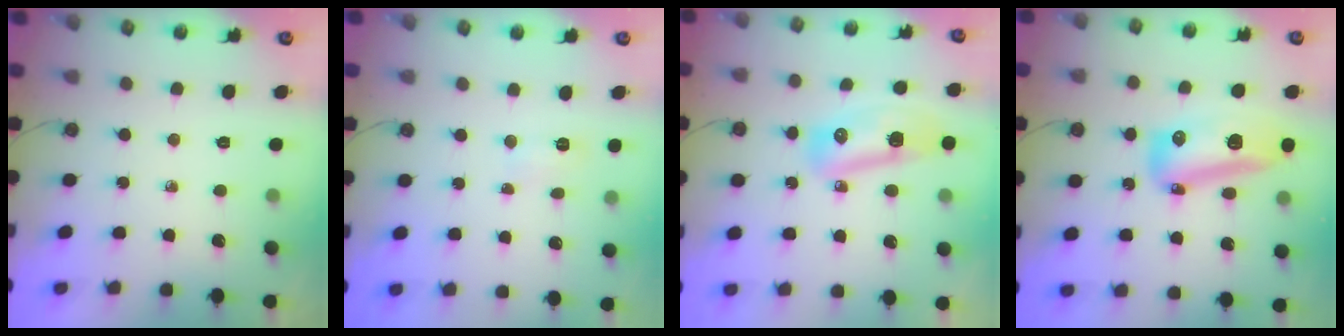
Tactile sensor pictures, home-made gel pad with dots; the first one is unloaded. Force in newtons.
{"total": 3.7, "press": 3.6, "slide": 0.5}
{"total": 11.4, "press": 11.3, "slide": 1.4}
{"total": 14.8, "press": 14.7, "slide": 1.6}